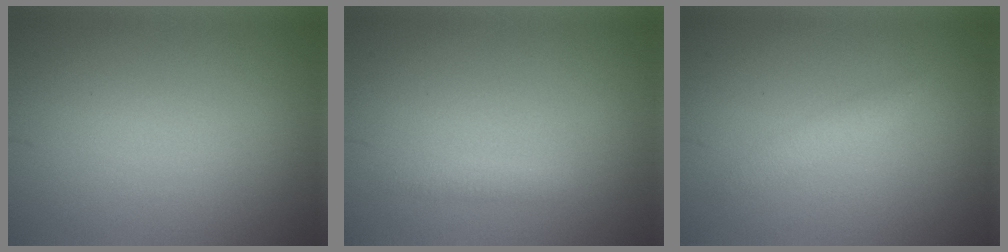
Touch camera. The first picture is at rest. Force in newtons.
{"total": 0.9, "press": 0.9, "slide": 0.0}
{"total": 1.3, "press": 1.3, "slide": 0.0}